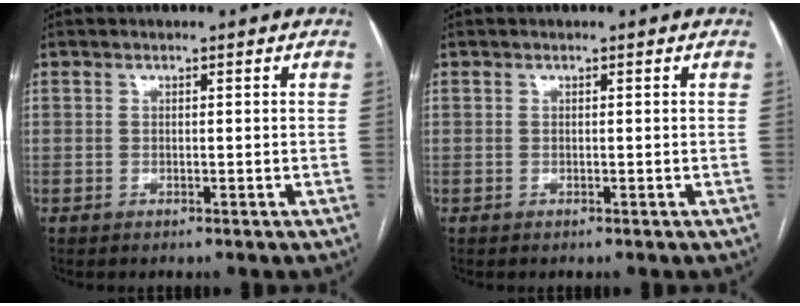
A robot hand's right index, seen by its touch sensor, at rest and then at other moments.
{"total": 0.0}